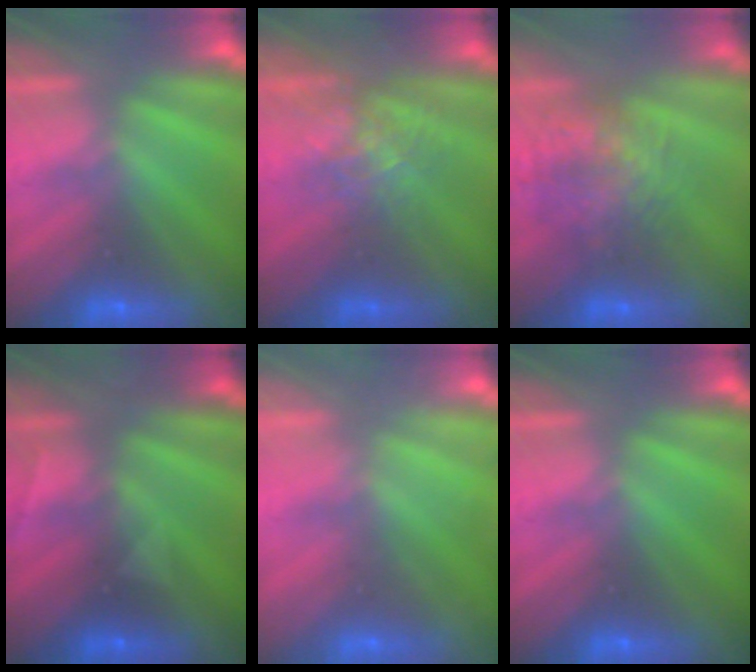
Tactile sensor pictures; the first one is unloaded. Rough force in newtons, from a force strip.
{"total": 2.6}
{"total": 7.3}
{"total": 2.9}
{"total": 2.3}
{"total": 0.0}